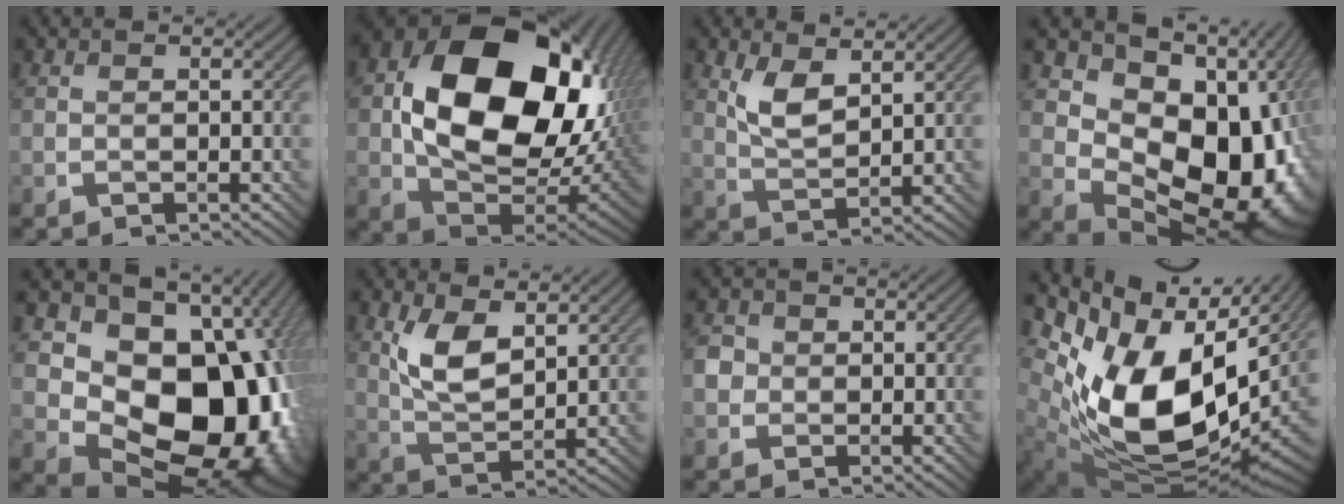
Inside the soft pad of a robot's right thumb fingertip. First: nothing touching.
{"total": 19.7, "force": [4.0, 13.8, 13.5], "torque": [-0.257, -0.033, 0.102]}
{"total": 4.9, "force": [2.5, 2.1, 3.6], "torque": [-0.083, -0.007, 0.052]}
{"total": 17.1, "force": [1.8, 11.4, 12.6], "torque": [-0.170, -0.033, 0.057]}
{"total": 18.3, "force": [0.0, 13.8, 12.0], "torque": [-0.175, -0.048, 0.041]}
{"total": 6.8, "force": [2.8, 3.2, 5.3], "torque": [-0.113, -0.007, 0.057]}
{"total": 2.7, "force": [0.0, 2.6, 0.8], "torque": [-0.026, 0.002, -0.001]}
{"total": 18.8, "force": [2.0, 12.3, 14.1], "torque": [-0.271, -0.055, 0.070]}